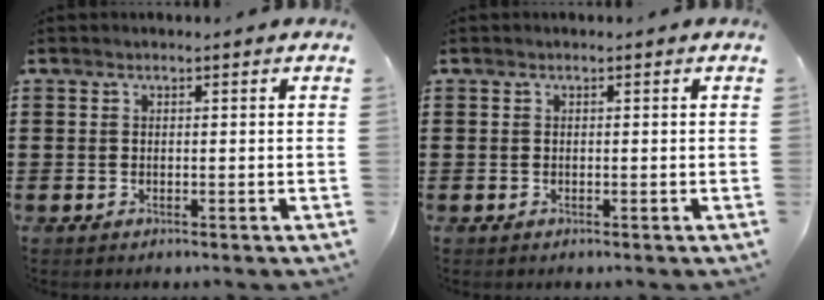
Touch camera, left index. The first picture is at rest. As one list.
[{"total": 0.0}]